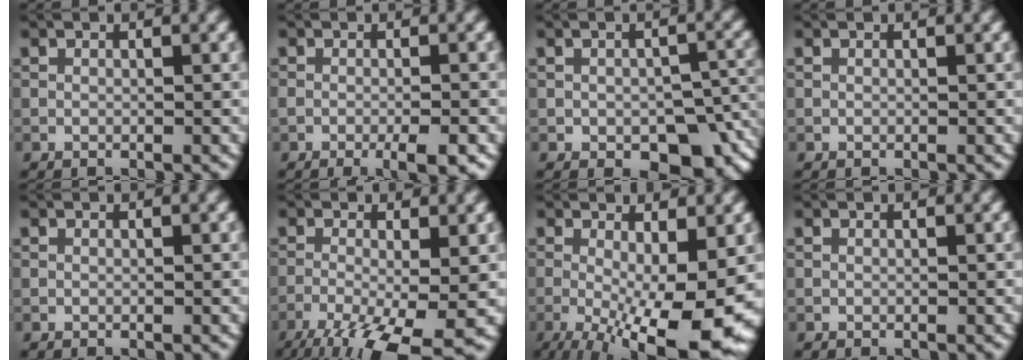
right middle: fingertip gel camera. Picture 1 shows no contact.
{"total": 2.8, "force": [-1.4, 0.5, 2.4], "torque": [-0.039, -0.006, -0.022]}
{"total": 7.2, "force": [-2.9, 4.0, 5.2], "torque": [-0.061, -0.019, -0.029]}
{"total": 0.0}
{"total": 0.0}
{"total": 10.0, "force": [-5.4, 3.0, 7.9], "torque": [-0.144, -0.028, -0.092]}
{"total": 13.1, "force": [-3.1, 4.0, 12.2], "torque": [-0.176, -0.022, -0.034]}
{"total": 0.0}